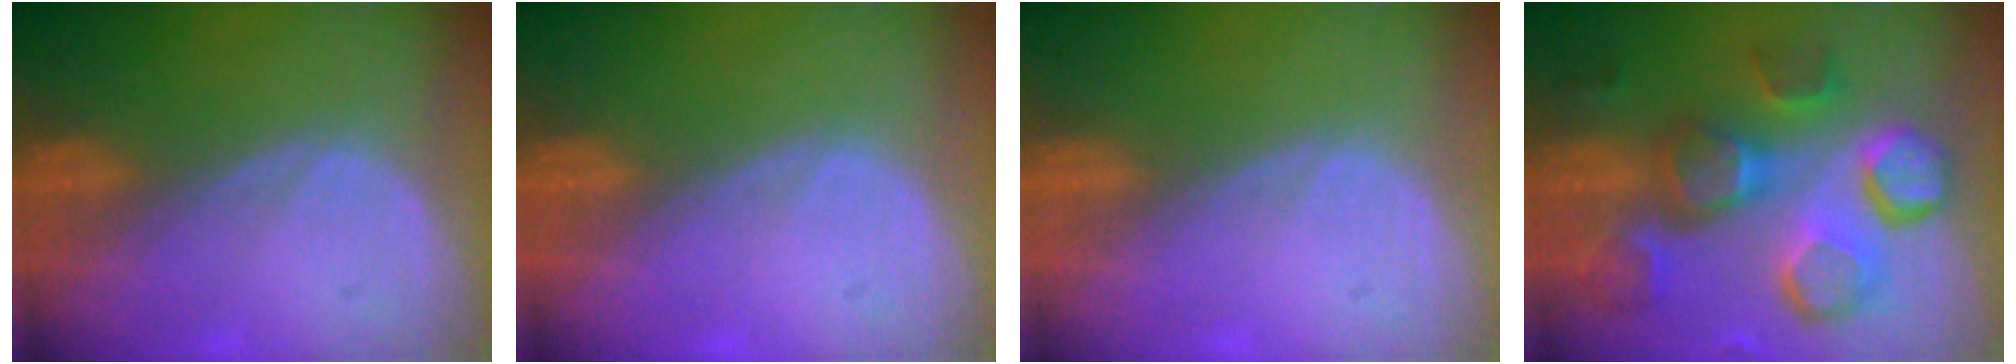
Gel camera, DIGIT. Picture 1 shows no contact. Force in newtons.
{"total": 0.0}
{"total": 0.0}
{"total": 12.6, "press": 11.1, "slide": 6.0}